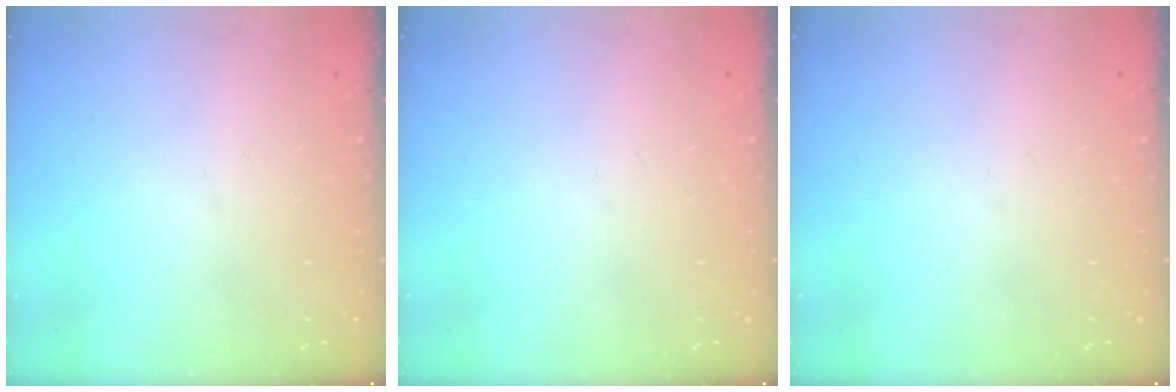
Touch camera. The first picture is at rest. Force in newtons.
{"total": 0.0}
{"total": 0.0}